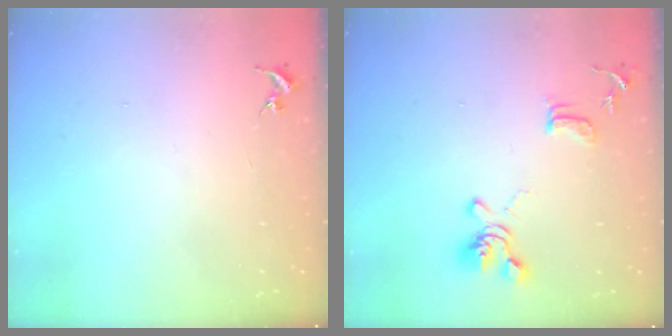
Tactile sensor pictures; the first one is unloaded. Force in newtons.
{"total": 13.0, "press": 12.9, "slide": 1.6}